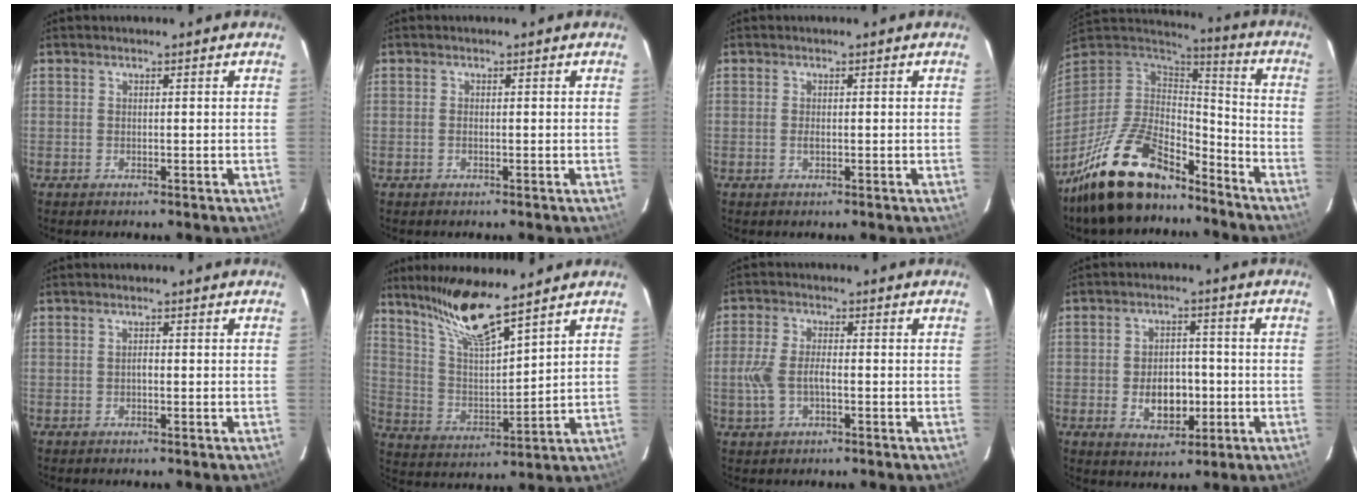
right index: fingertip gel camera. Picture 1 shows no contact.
{"total": 0.6, "force": [-0.2, 0.2, 0.5], "torque": [-0.011, 0.001, -0.005]}
{"total": 1.0, "force": [-0.2, 0.5, 0.8], "torque": [-0.015, 0.000, -0.004]}
{"total": 21.7, "force": [-15.9, 8.4, 12.1], "torque": [-0.243, -0.013, -0.273]}
{"total": 0.7, "force": [-0.2, 0.4, 0.6], "torque": [-0.010, 0.004, -0.004]}
{"total": 13.3, "force": [10.5, 1.3, 8.1], "torque": [-0.147, 0.002, 0.209]}
{"total": 6.4, "force": [-1.5, 3.1, 5.4], "torque": [-0.121, 0.002, -0.026]}
{"total": 8.0, "force": [-1.8, 5.1, 5.8], "torque": [-0.107, 0.008, -0.018]}